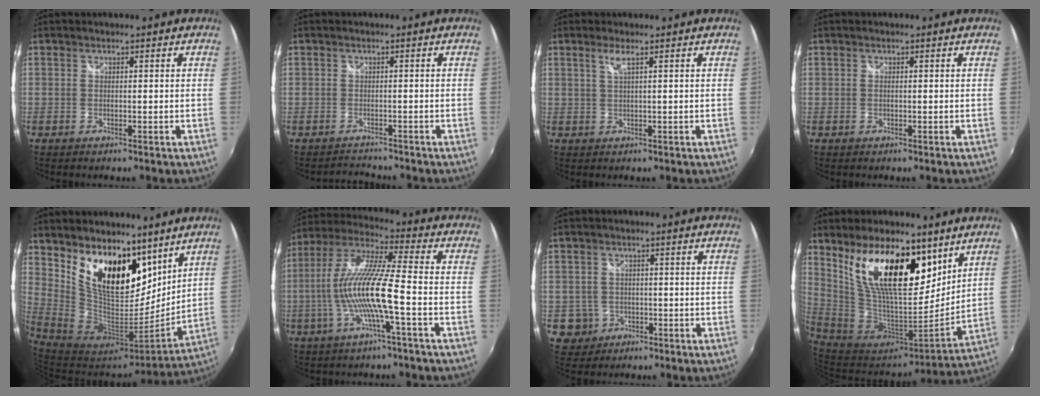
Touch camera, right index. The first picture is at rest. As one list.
[{"total": 2.5, "force": [-2.2, 1.1, -0.4], "torque": [-0.002, 0.008, -0.039]}, {"total": 1.9, "force": [0.9, -0.4, 1.6], "torque": [-0.031, -0.002, 0.019]}, {"total": 0.5, "force": [0.1, 0.2, 0.5], "torque": [-0.010, 0.000, 0.000]}, {"total": 16.4, "force": [9.7, 8.1, 10.5], "torque": [-0.182, -0.004, 0.178]}, {"total": 14.6, "force": [-3.6, 0.6, 14.1], "torque": [-0.267, -0.002, -0.068]}, {"total": 5.1, "force": [-1.1, 5.0, 0.4], "torque": [-0.018, 0.013, -0.008]}, {"total": 19.6, "force": [10.1, 8.3, 14.5], "torque": [-0.260, 0.008, 0.187]}]